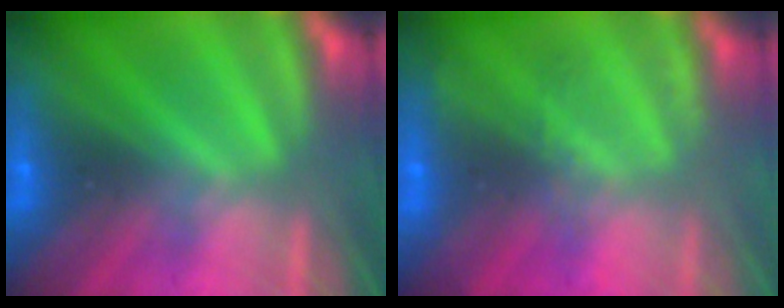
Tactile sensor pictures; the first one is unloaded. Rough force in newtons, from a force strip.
{"total": 2.3}